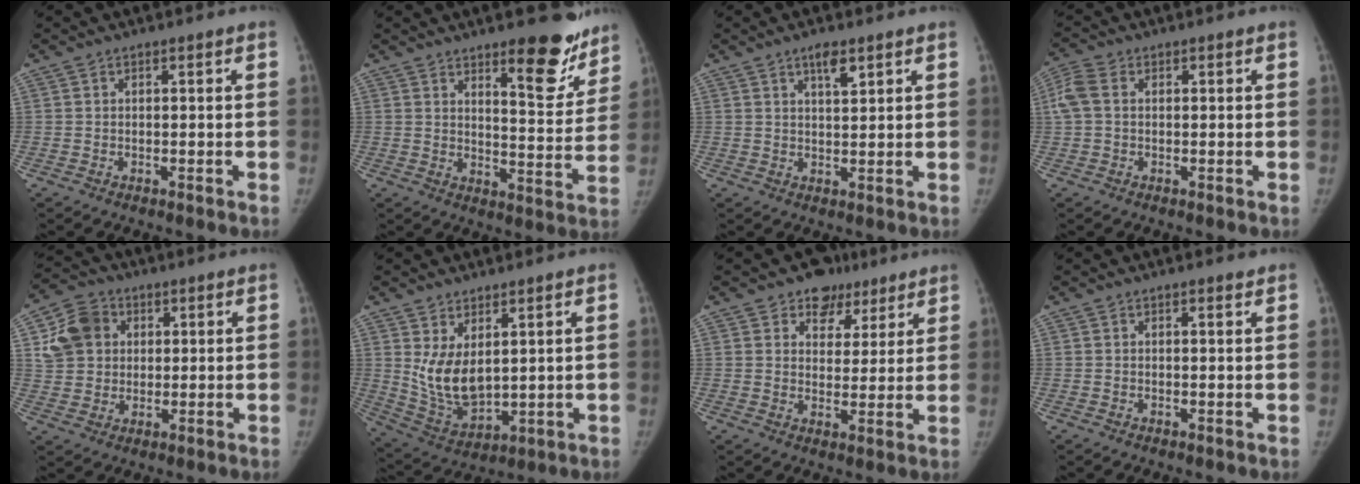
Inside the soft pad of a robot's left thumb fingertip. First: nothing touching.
{"total": 12.9, "force": [9.0, 4.0, 8.4], "torque": [-0.067, -0.068, 0.128]}
{"total": 3.9, "force": [2.5, 1.2, 2.8], "torque": [-0.040, -0.013, 0.044]}
{"total": 4.6, "force": [0.9, 3.1, 3.3], "torque": [-0.096, 0.017, 0.016]}
{"total": 9.4, "force": [2.8, 7.9, 4.2], "torque": [-0.052, 0.001, 0.050]}
{"total": 9.7, "force": [2.8, 5.5, 7.5], "torque": [-0.124, -0.030, 0.075]}
{"total": 7.7, "force": [5.1, 5.5, 1.4], "torque": [0.023, -0.021, 0.075]}
{"total": 0.9, "force": [0.7, 0.1, 0.5], "torque": [-0.007, -0.005, 0.012]}